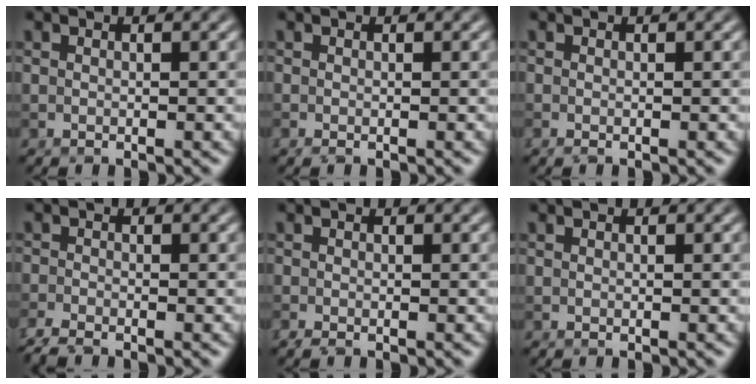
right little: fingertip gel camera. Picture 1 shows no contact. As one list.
[{"total": 0.0}, {"total": 0.0}, {"total": 2.0, "force": [-1.7, 0.2, 0.9], "torque": [-0.024, -0.008, -0.039]}, {"total": 0.7, "force": [-0.5, 0.1, 0.5], "torque": [-0.007, -0.003, -0.010]}, {"total": 0.0}]